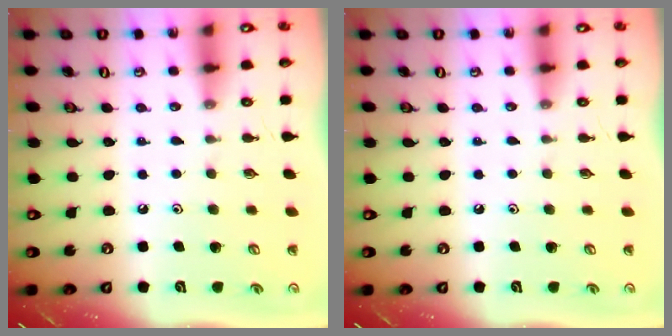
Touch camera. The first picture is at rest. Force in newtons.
{"total": 0.0}